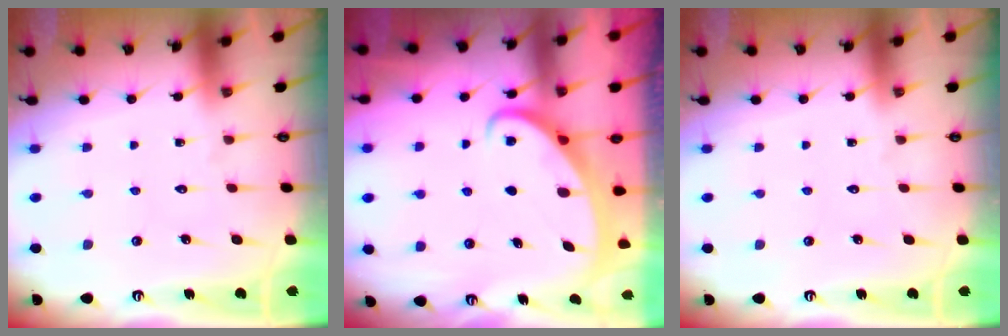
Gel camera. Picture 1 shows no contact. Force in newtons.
{"total": 2.4, "press": 2.4, "slide": 0.4}
{"total": 0.0}